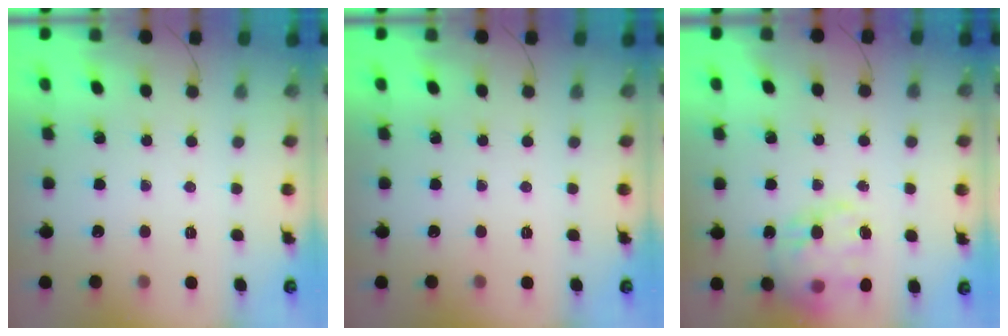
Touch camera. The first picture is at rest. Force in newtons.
{"total": 0.0}
{"total": 19.0, "press": 18.5, "slide": 4.2}